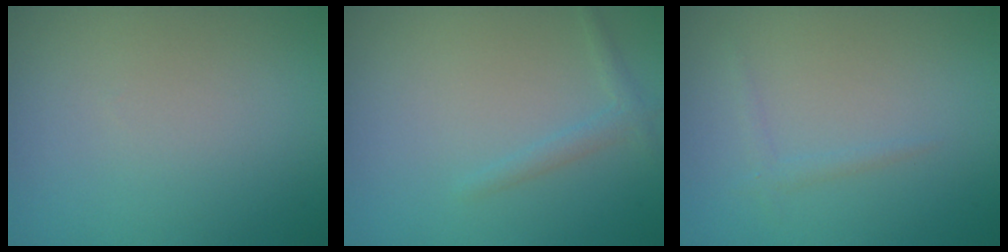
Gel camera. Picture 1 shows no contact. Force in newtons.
{"total": 1.3, "press": 1.3, "slide": 0.1}
{"total": 0.8, "press": 0.8, "slide": 0.0}